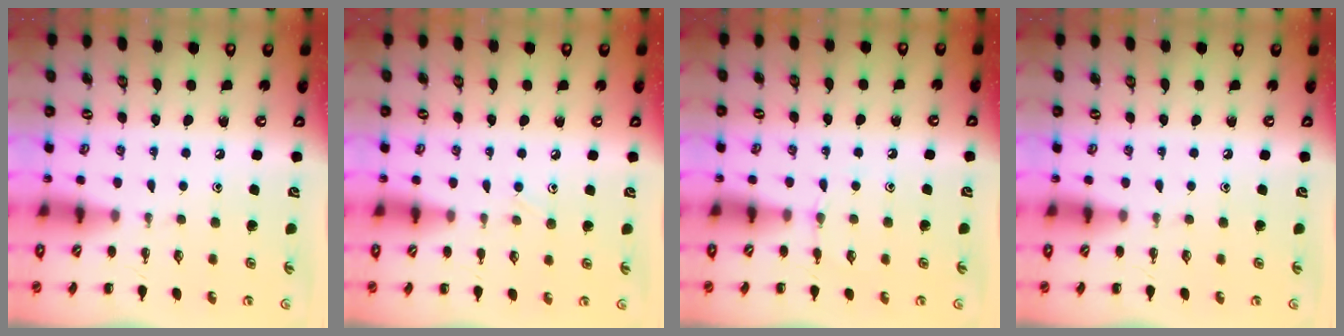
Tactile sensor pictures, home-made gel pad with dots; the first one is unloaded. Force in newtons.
{"total": 6.0, "press": 5.6, "slide": 2.1}
{"total": 3.9, "press": 3.6, "slide": 1.4}
{"total": 0.0}